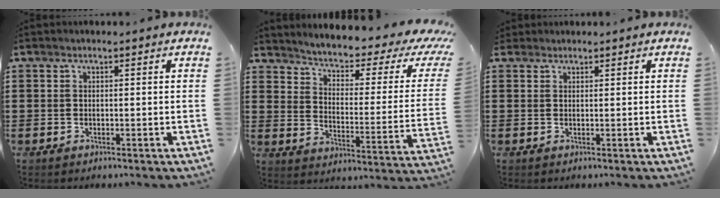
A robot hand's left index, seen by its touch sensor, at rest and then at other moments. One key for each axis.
{"total": 3.3, "fx": 2.3, "fy": 0.4, "fz": 2.3, "tx": -0.060, "ty": -0.028, "tz": 0.026}
{"total": 0.9, "fx": 0.8, "fy": 0.5, "fz": 0.0, "tx": -0.004, "ty": 0.003, "tz": 0.016}